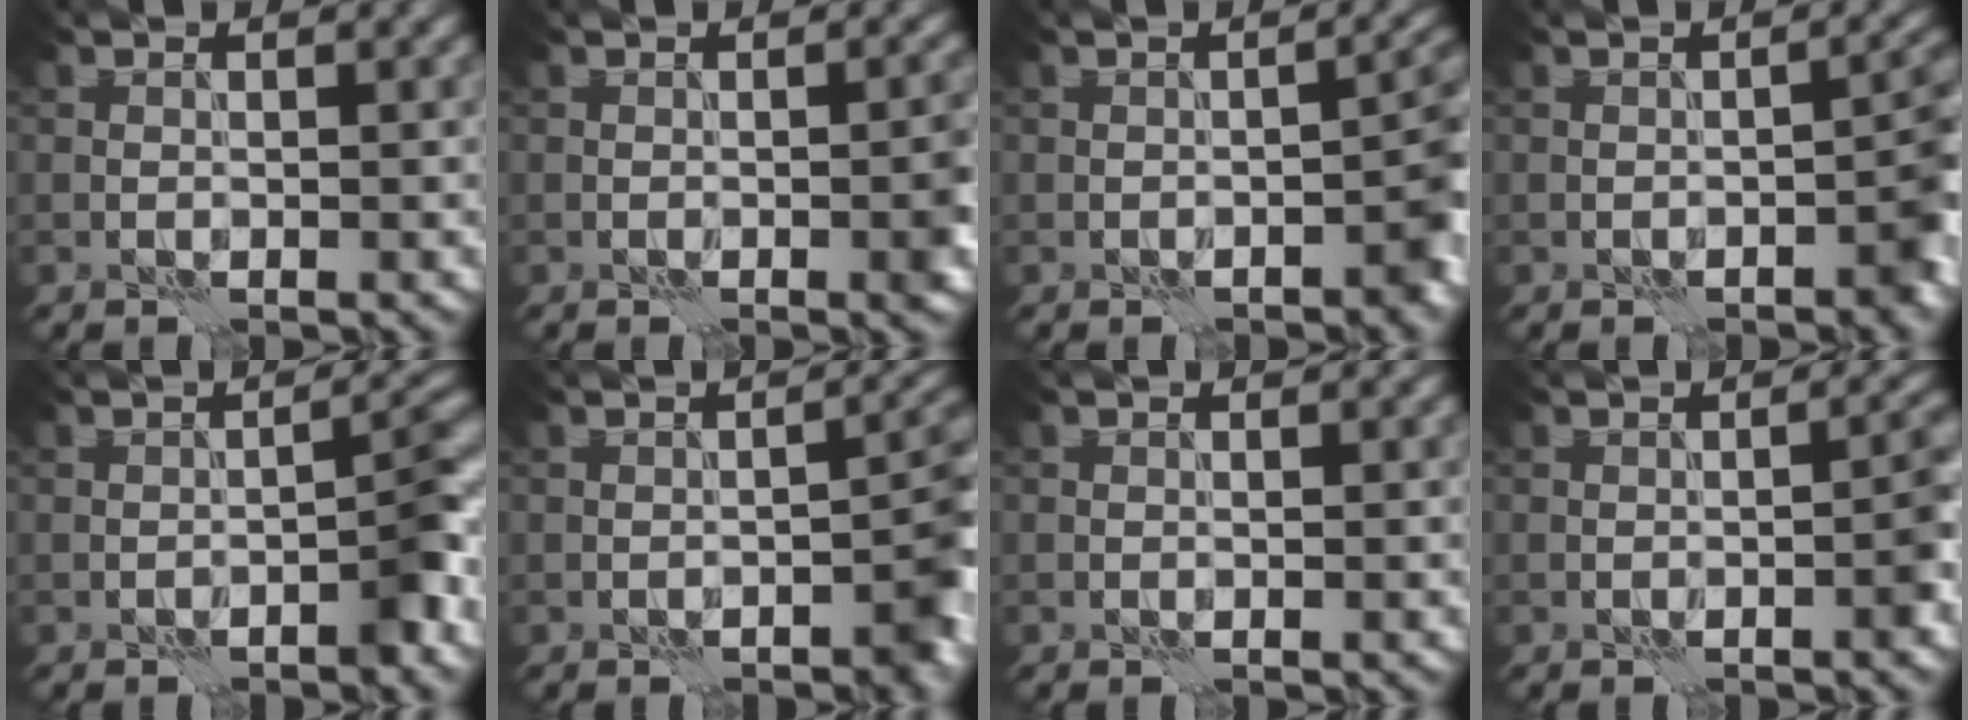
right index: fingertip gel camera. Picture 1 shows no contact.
{"total": 1.9, "force": [-0.6, 0.3, 1.7], "torque": [-0.023, 0.003, -0.010]}
{"total": 3.5, "force": [-1.6, 1.4, 2.8], "torque": [-0.028, 0.013, -0.022]}
{"total": 3.1, "force": [-1.4, 1.2, 2.5], "torque": [-0.026, 0.012, -0.020]}
{"total": 2.8, "force": [-1.6, 0.8, 2.2], "torque": [-0.028, 0.015, -0.026]}
{"total": 3.9, "force": [-1.8, 1.6, 3.1], "torque": [-0.029, 0.014, -0.025]}
{"total": 0.0}
{"total": 1.8, "force": [-0.8, 0.3, 1.6], "torque": [-0.022, 0.010, -0.013]}